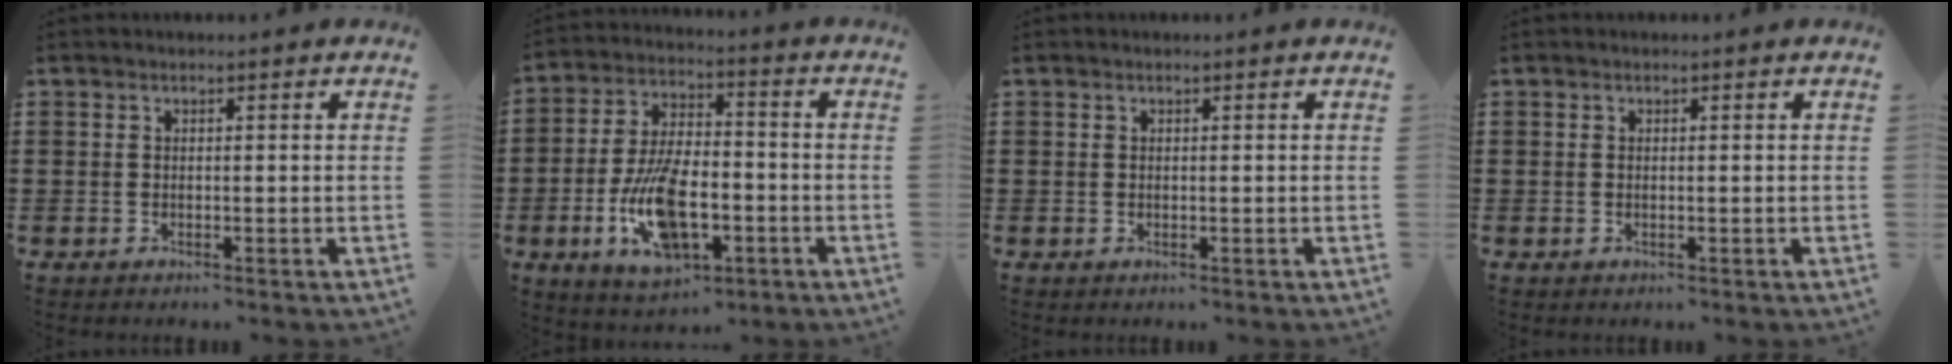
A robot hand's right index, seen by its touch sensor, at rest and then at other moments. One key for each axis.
{"total": 12.1, "fx": -4.2, "fy": 5.6, "fz": 9.8, "tx": -0.208, "ty": 0.002, "tz": -0.073}
{"total": 0.0}
{"total": 0.0}